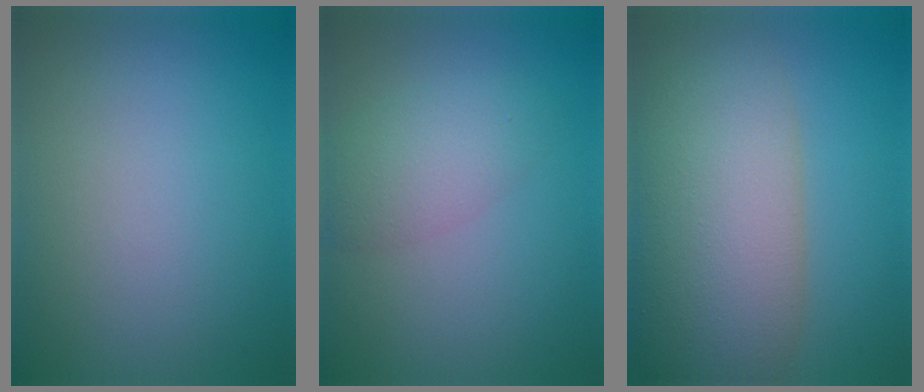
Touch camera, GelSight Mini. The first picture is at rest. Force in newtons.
{"total": 2.3, "press": 2.3, "slide": 0.2}
{"total": 11.4, "press": 11.4, "slide": 1.0}